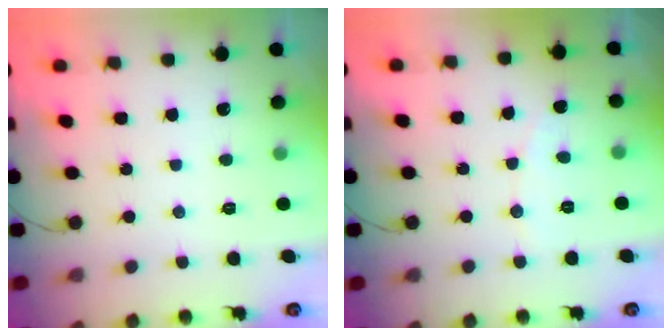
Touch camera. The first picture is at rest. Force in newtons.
{"total": 2.8, "press": 2.8, "slide": 0.3}